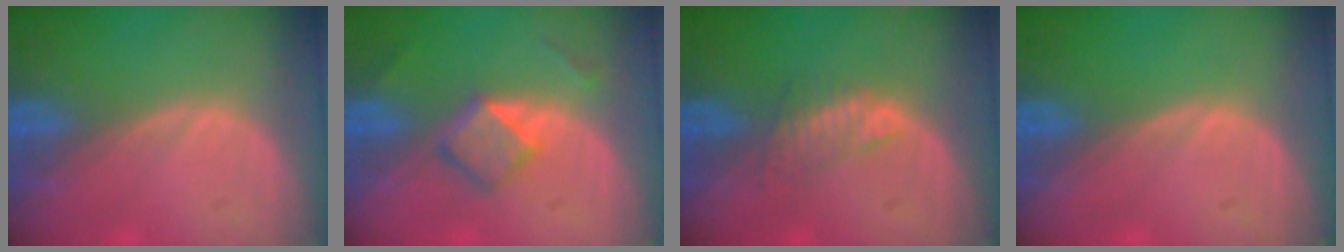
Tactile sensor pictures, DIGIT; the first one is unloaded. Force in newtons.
{"total": 4.3, "press": 4.3, "slide": 0.4}
{"total": 2.5, "press": 2.4, "slide": 0.3}
{"total": 0.0}